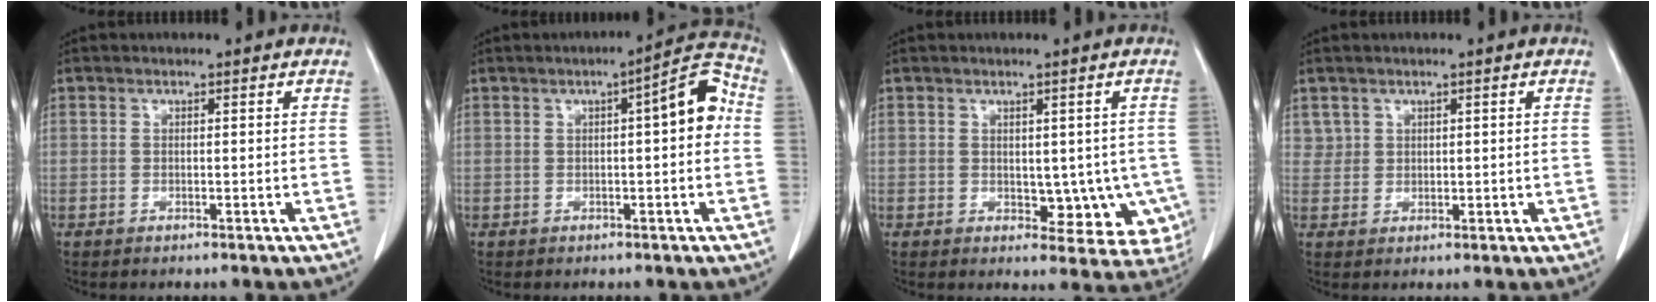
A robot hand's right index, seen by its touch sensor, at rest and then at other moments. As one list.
[{"total": 6.9, "force": [0.8, 1.3, 6.8], "torque": [-0.089, 0.023, 0.004]}, {"total": 7.5, "force": [-1.0, 4.6, 5.8], "torque": [-0.041, 0.002, -0.002]}, {"total": 2.1, "force": [1.2, 1.6, -0.1], "torque": [0.015, 0.005, 0.018]}]